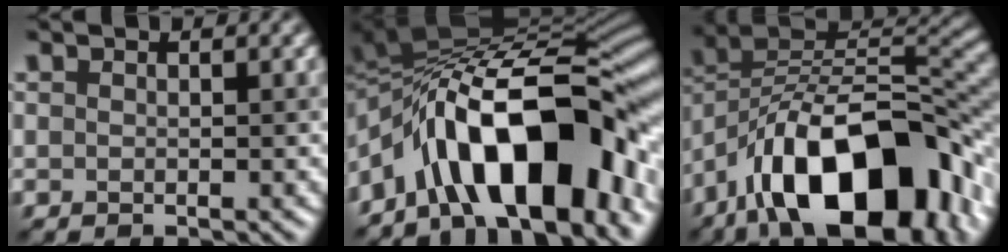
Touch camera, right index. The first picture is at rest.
{"total": 15.9, "force": [-5.6, 7.0, 13.1], "torque": [-0.178, 0.034, -0.095]}
{"total": 14.9, "force": [-8.2, 6.2, 10.8], "torque": [-0.157, 0.014, -0.148]}